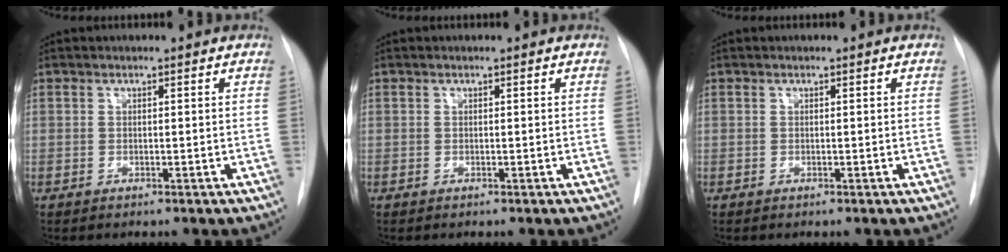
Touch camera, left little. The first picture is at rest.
{"total": 0.0}
{"total": 0.0}